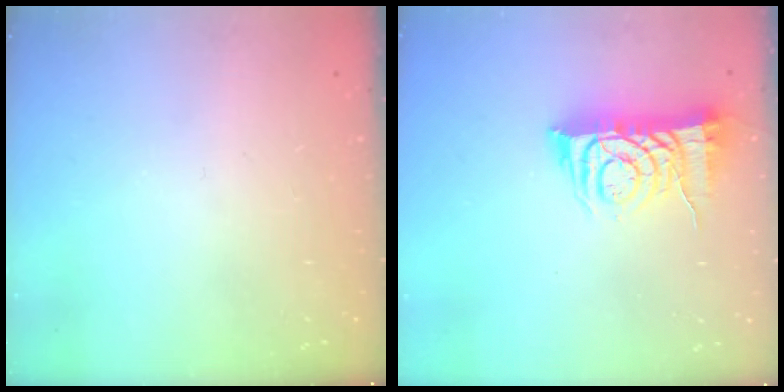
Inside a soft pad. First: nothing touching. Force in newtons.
{"total": 8.5, "press": 8.5, "slide": 0.9}